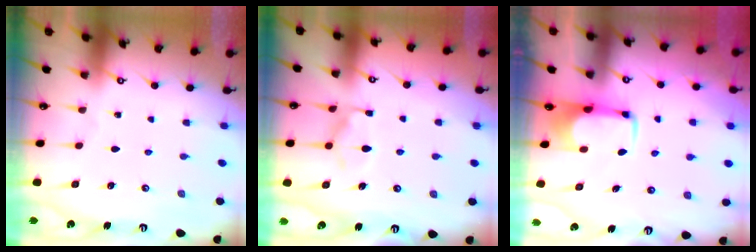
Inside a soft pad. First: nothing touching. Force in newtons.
{"total": 8.6, "press": 8.6, "slide": 0.7}
{"total": 1.7, "press": 1.7, "slide": 0.5}